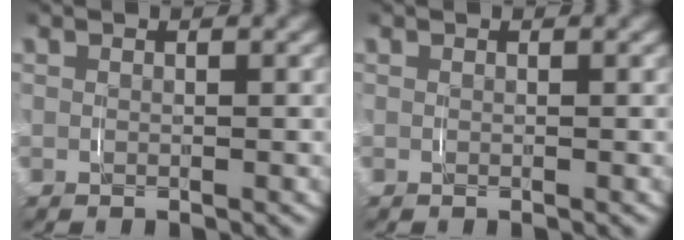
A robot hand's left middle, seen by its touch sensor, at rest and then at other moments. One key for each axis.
{"total": 0.0}